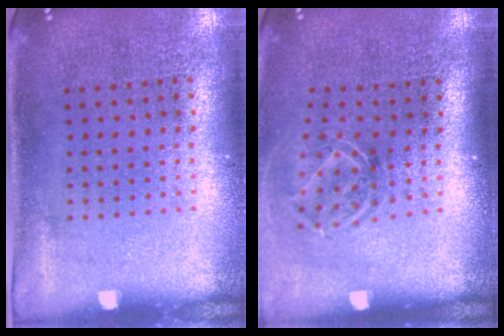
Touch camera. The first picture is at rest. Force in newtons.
{"total": 1.8, "press": 1.3, "slide": 1.2}